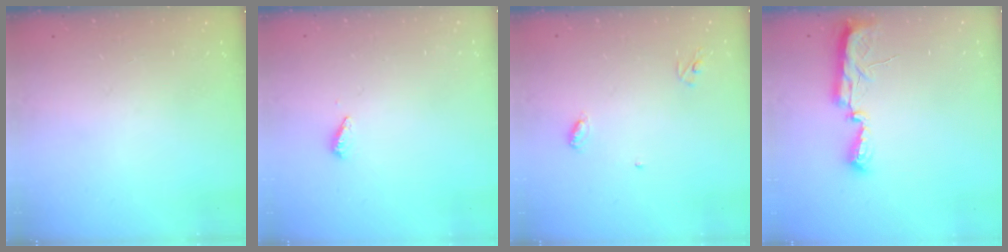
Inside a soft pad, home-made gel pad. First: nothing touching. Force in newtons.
{"total": 2.9, "press": 2.9, "slide": 0.3}
{"total": 3.9, "press": 3.9, "slide": 0.3}
{"total": 7.7, "press": 7.7, "slide": 0.7}